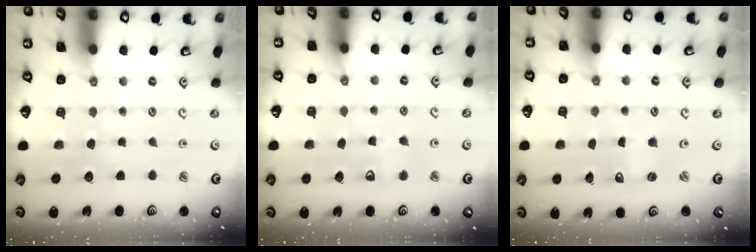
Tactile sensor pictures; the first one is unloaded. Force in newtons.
{"total": 4.5, "press": 4.4, "slide": 0.7}
{"total": 0.0}